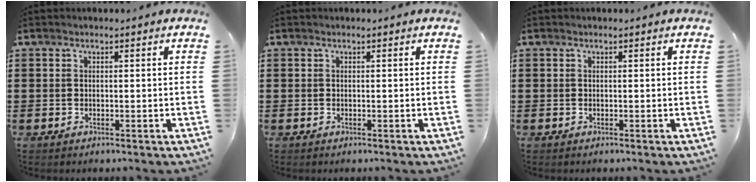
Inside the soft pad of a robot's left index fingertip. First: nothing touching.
{"total": 0.0}
{"total": 0.0}